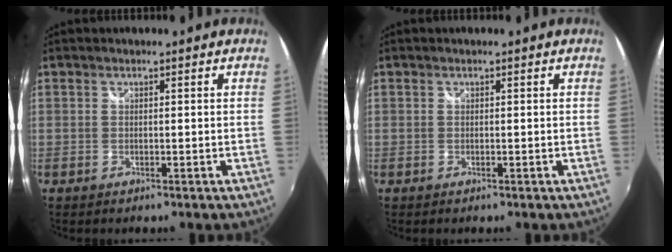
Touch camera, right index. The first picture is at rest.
{"total": 0.0}